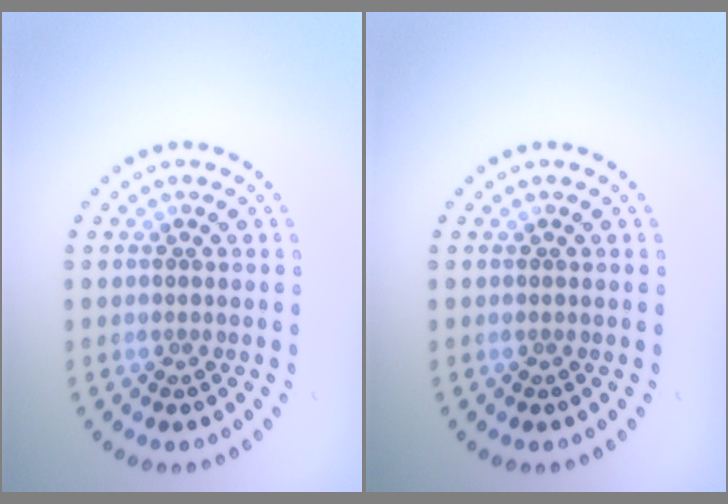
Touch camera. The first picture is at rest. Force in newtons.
{"total": 0.0}